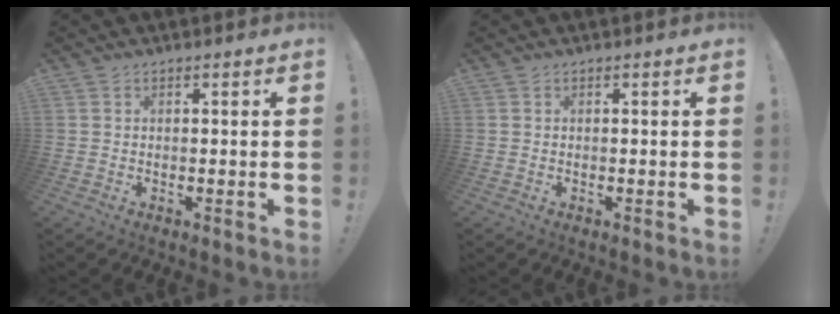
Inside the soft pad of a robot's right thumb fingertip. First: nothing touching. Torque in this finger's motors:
{"motor_torque": [0.00, 0.00, 0.00, 0.00, 0.00]}